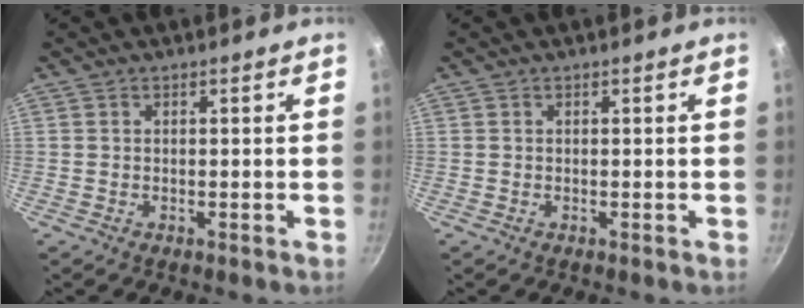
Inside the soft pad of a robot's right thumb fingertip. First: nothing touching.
{"total": 0.0}